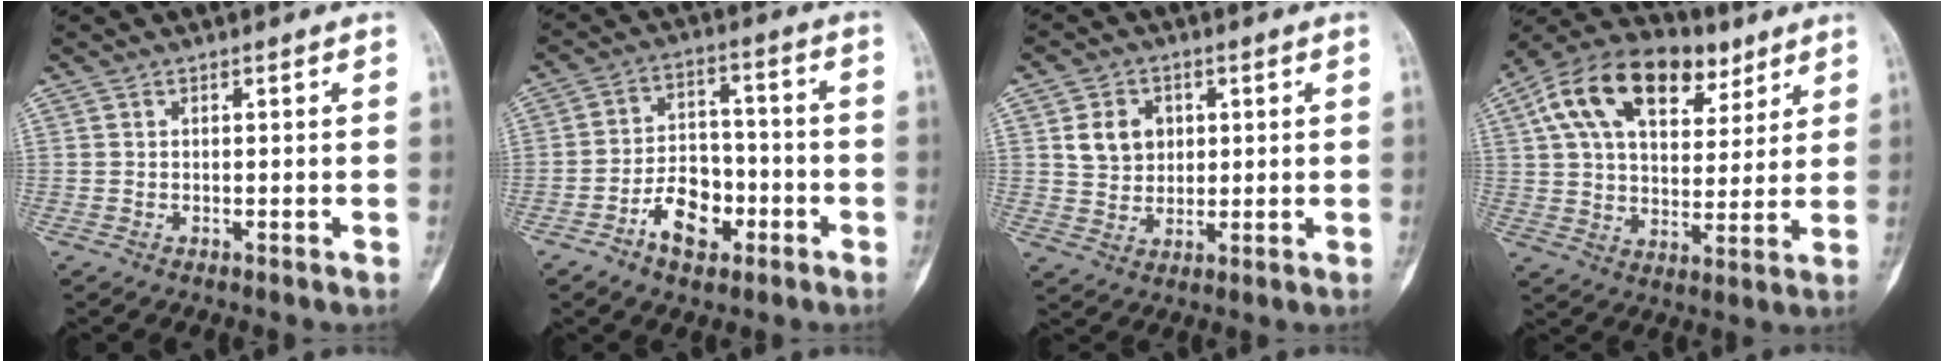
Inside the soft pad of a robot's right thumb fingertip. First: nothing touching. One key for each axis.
{"total": 9.8, "fx": -4.6, "fy": 6.3, "fz": 6.0, "tx": -0.071, "ty": 0.039, "tz": -0.078}
{"total": 7.1, "fx": 1.9, "fy": 5.8, "fz": 3.5, "tx": -0.032, "ty": -0.008, "tz": 0.038}
{"total": 21.1, "fx": 9.7, "fy": 12.5, "fz": 13.9, "tx": -0.219, "ty": 0.008, "tz": 0.162}